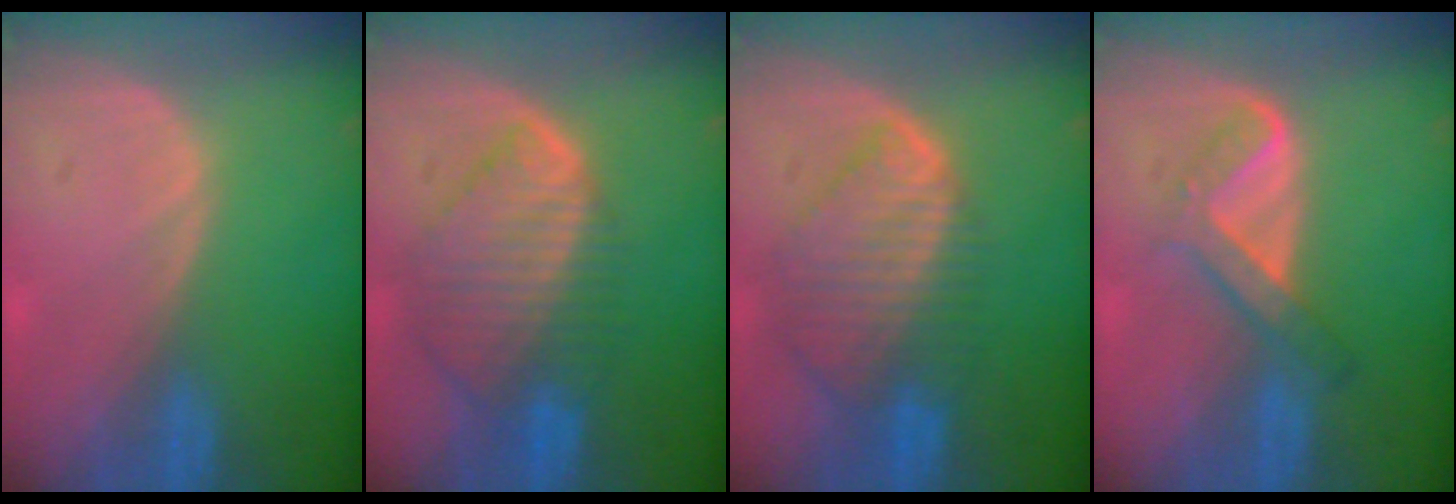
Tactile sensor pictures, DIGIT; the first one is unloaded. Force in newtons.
{"total": 9.3, "press": 8.0, "slide": 4.7}
{"total": 9.2, "press": 7.9, "slide": 4.6}
{"total": 5.1, "press": 4.9, "slide": 1.2}